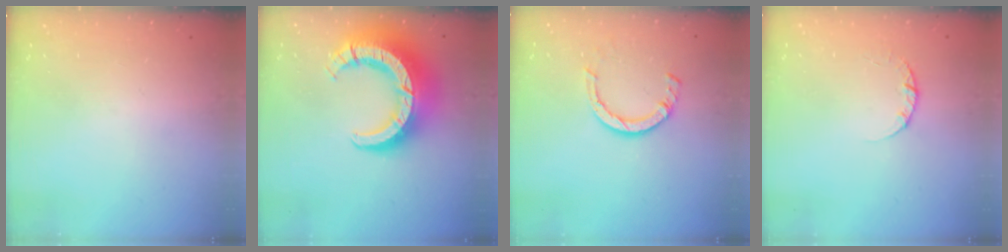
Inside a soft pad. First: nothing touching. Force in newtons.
{"total": 18.5, "press": 18.4, "slide": 1.8}
{"total": 6.7, "press": 6.7, "slide": 0.9}
{"total": 2.4, "press": 2.3, "slide": 0.3}